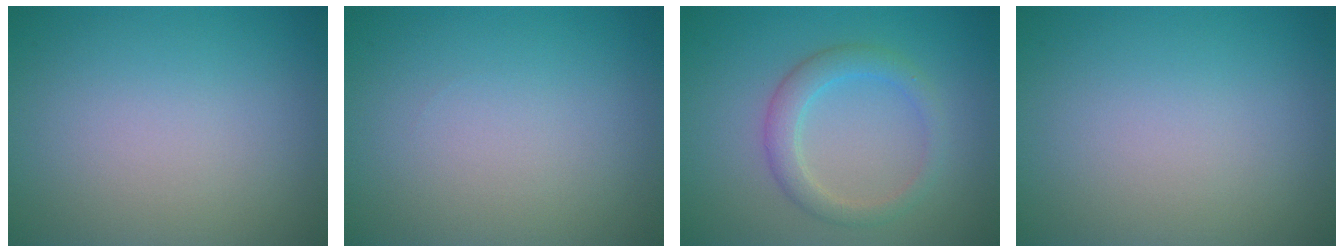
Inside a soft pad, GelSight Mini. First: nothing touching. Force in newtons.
{"total": 0.0}
{"total": 2.8, "press": 2.8, "slide": 0.1}
{"total": 0.0}